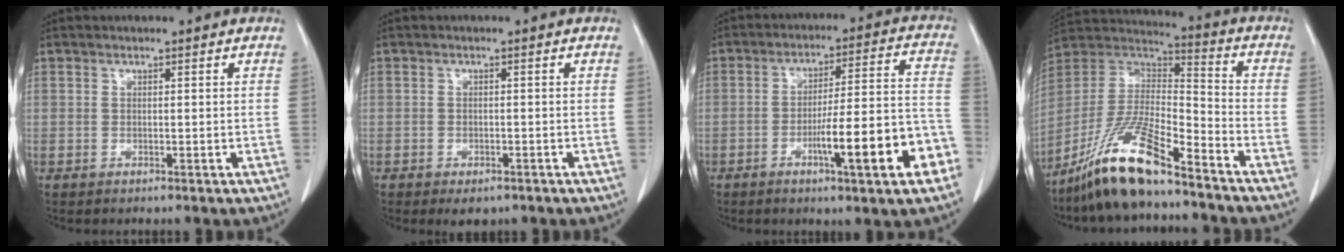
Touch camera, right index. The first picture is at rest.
{"total": 3.1, "force": [-2.1, 1.5, 1.6], "torque": [-0.017, -0.001, -0.022]}
{"total": 14.8, "force": [-6.1, 1.4, 13.5], "torque": [-0.192, 0.014, -0.085]}
{"total": 16.4, "force": [-12.0, 2.5, 10.9], "torque": [-0.220, -0.005, -0.222]}